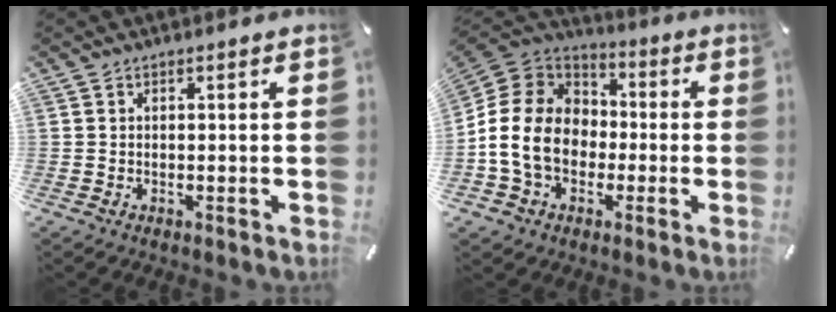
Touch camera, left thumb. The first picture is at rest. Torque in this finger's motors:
{"motor_torque": [0.32, 2.09, 1.71, 1.06, 0.41]}